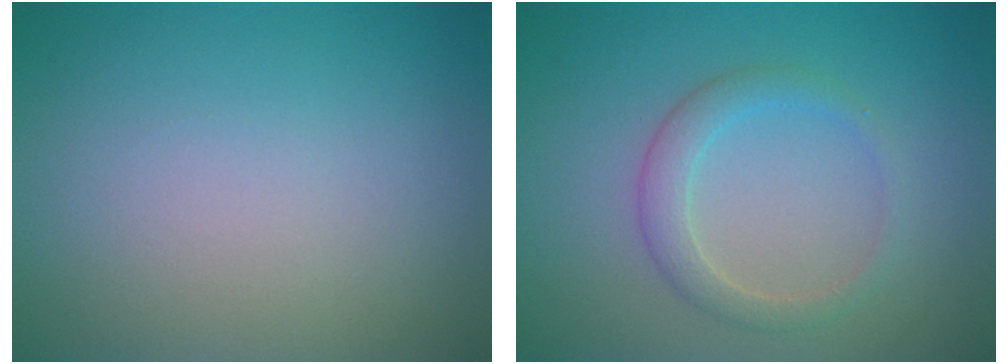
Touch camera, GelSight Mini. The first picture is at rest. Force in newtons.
{"total": 2.2, "press": 2.2, "slide": 0.1}